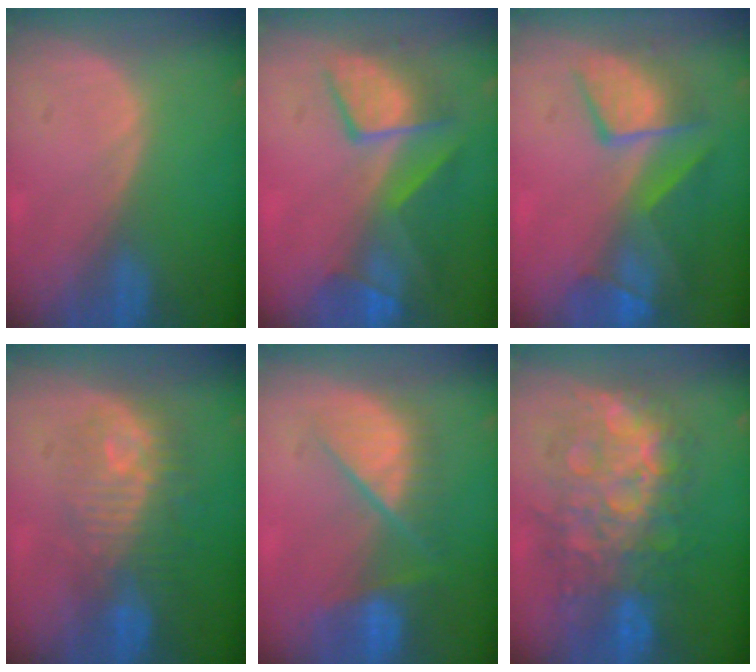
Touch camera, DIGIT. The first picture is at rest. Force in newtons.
{"total": 8.6, "press": 8.2, "slide": 2.6}
{"total": 9.8, "press": 8.5, "slide": 4.8}
{"total": 9.7, "press": 8.9, "slide": 3.9}
{"total": 9.1, "press": 8.0, "slide": 4.3}
{"total": 12.4, "press": 12.3, "slide": 1.2}